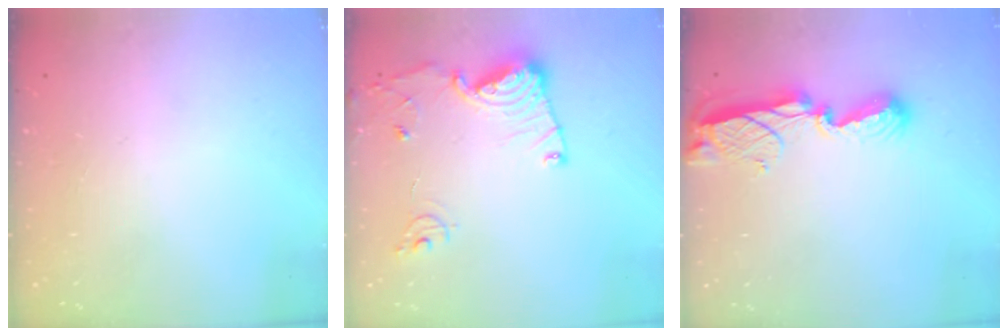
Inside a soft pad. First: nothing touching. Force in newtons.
{"total": 13.4, "press": 13.4, "slide": 1.5}
{"total": 8.1, "press": 8.1, "slide": 0.7}